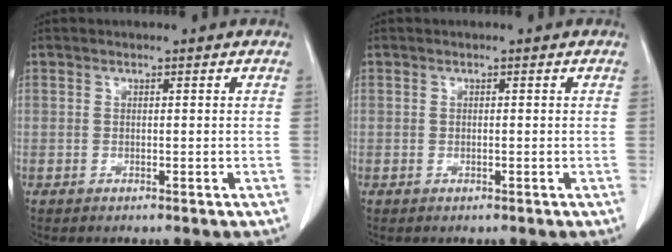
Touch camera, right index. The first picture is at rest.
{"total": 0.0}